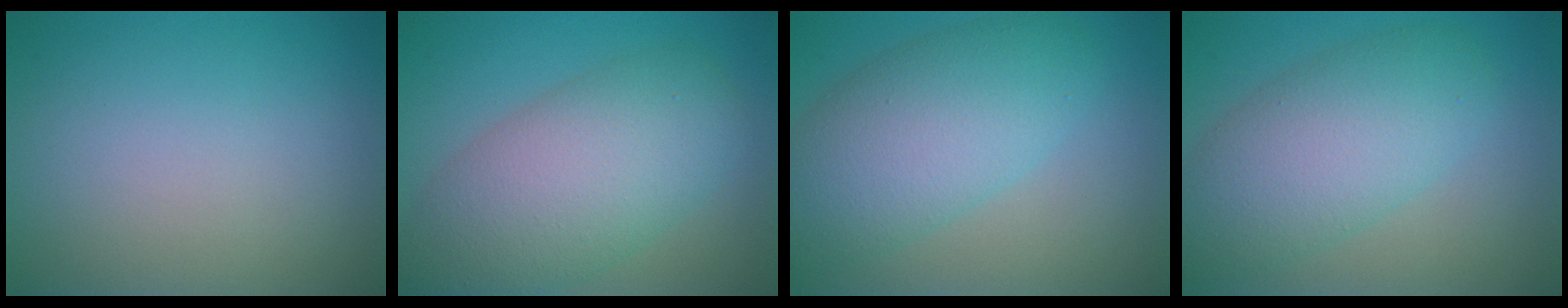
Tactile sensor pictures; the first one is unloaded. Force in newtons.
{"total": 8.9, "press": 8.9, "slide": 0.4}
{"total": 7.5, "press": 7.5, "slide": 0.3}
{"total": 7.0, "press": 7.0, "slide": 0.3}